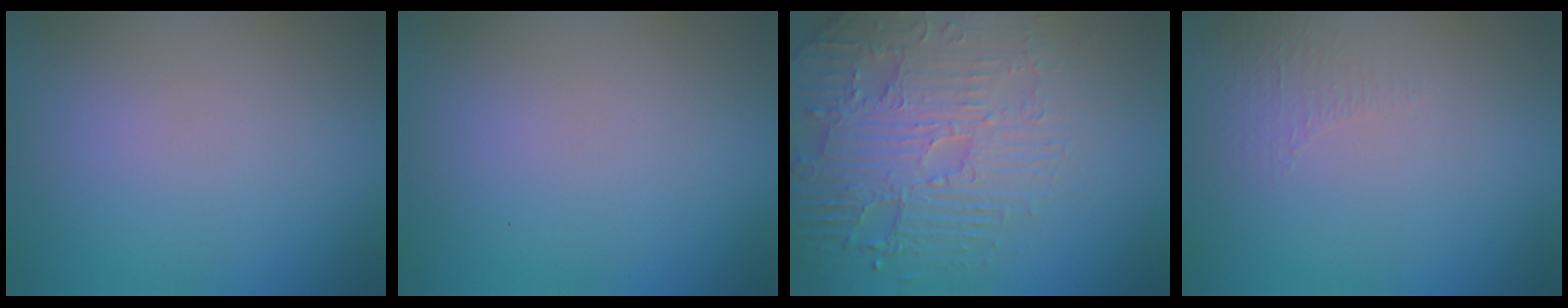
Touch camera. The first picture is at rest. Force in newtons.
{"total": 0.0}
{"total": 5.5, "press": 5.0, "slide": 2.4}
{"total": 0.8, "press": 0.4, "slide": 0.7}